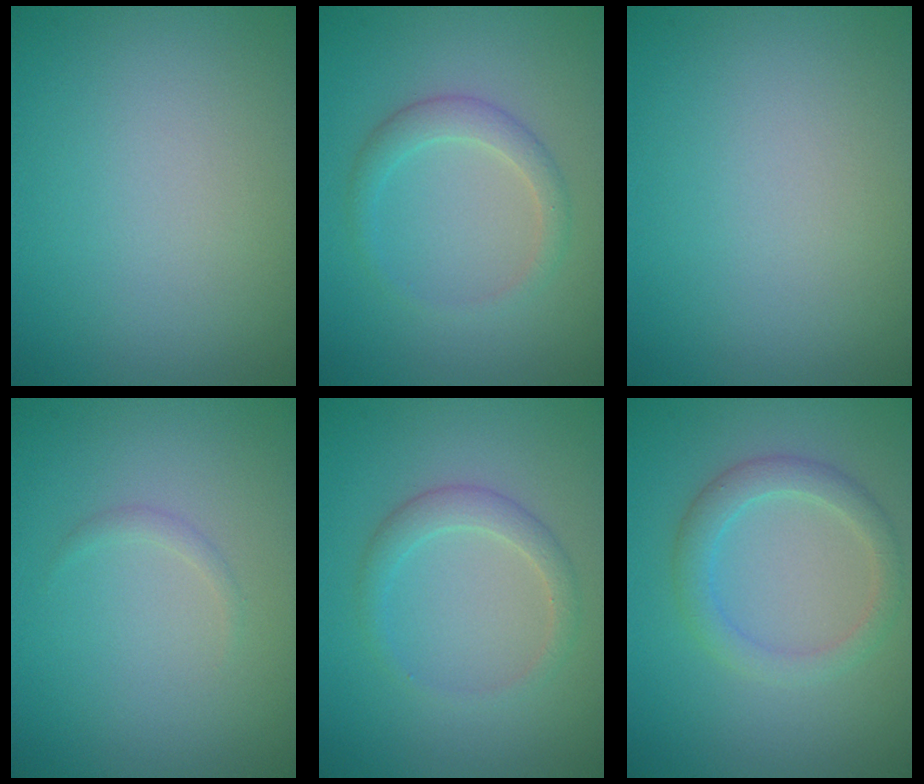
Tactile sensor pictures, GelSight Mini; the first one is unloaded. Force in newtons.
{"total": 2.1, "press": 2.1, "slide": 0.1}
{"total": 0.0}
{"total": 0.6, "press": 0.6, "slide": 0.0}
{"total": 2.1, "press": 2.1, "slide": 0.2}
{"total": 2.7, "press": 2.7, "slide": 0.3}